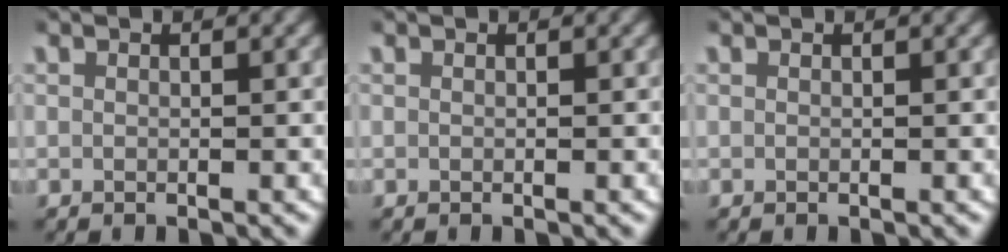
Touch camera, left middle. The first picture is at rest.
{"total": 0.0}
{"total": 0.0}